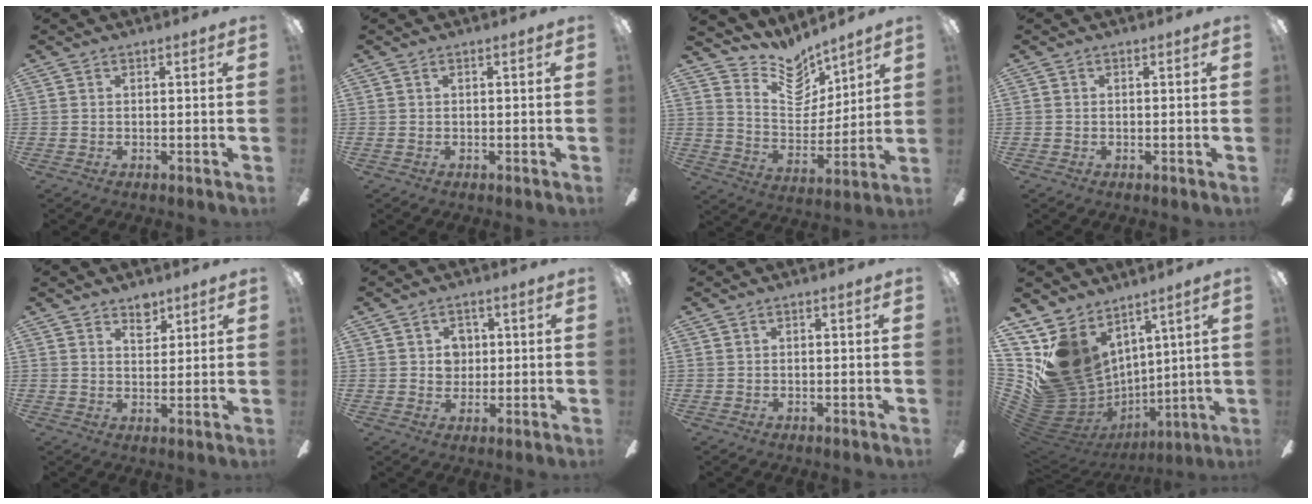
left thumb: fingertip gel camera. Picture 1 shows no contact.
{"total": 0.8, "force": [-0.1, 0.2, 0.8], "torque": [-0.014, 0.001, -0.002]}
{"total": 11.9, "force": [9.7, 5.8, 3.6], "torque": [-0.067, -0.072, 0.185]}
{"total": 0.0}
{"total": 4.8, "force": [3.6, 2.6, 1.8], "torque": [-0.011, -0.018, 0.062]}
{"total": 4.2, "force": [0.8, 3.8, 1.6], "torque": [-0.018, 0.002, 0.008]}
{"total": 0.0}
{"total": 17.0, "force": [5.4, 14.6, 6.9], "torque": [-0.157, -0.059, 0.123]}